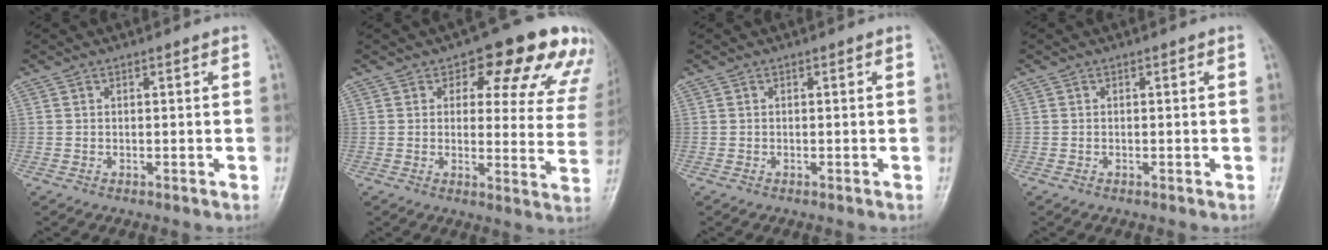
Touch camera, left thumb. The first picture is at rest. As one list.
[{"total": 16.6, "force": [10.0, 7.8, 10.8], "torque": [-0.071, -0.033, 0.102]}, {"total": 0.0}, {"total": 0.0}]